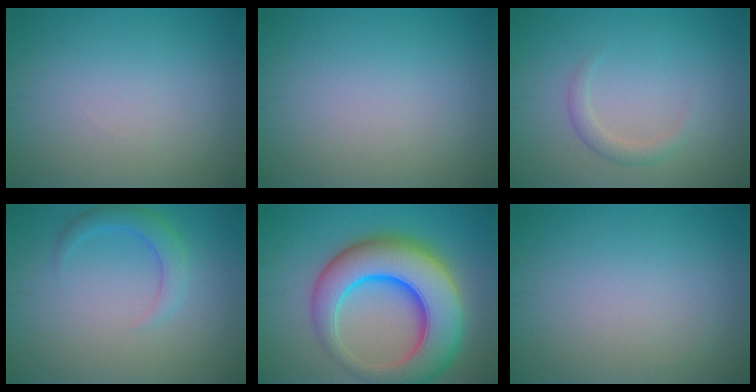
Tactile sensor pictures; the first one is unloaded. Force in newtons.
{"total": 0.0}
{"total": 1.6, "press": 1.6, "slide": 0.1}
{"total": 2.4, "press": 2.4, "slide": 0.2}
{"total": 11.8, "press": 11.8, "slide": 0.5}
{"total": 0.0}